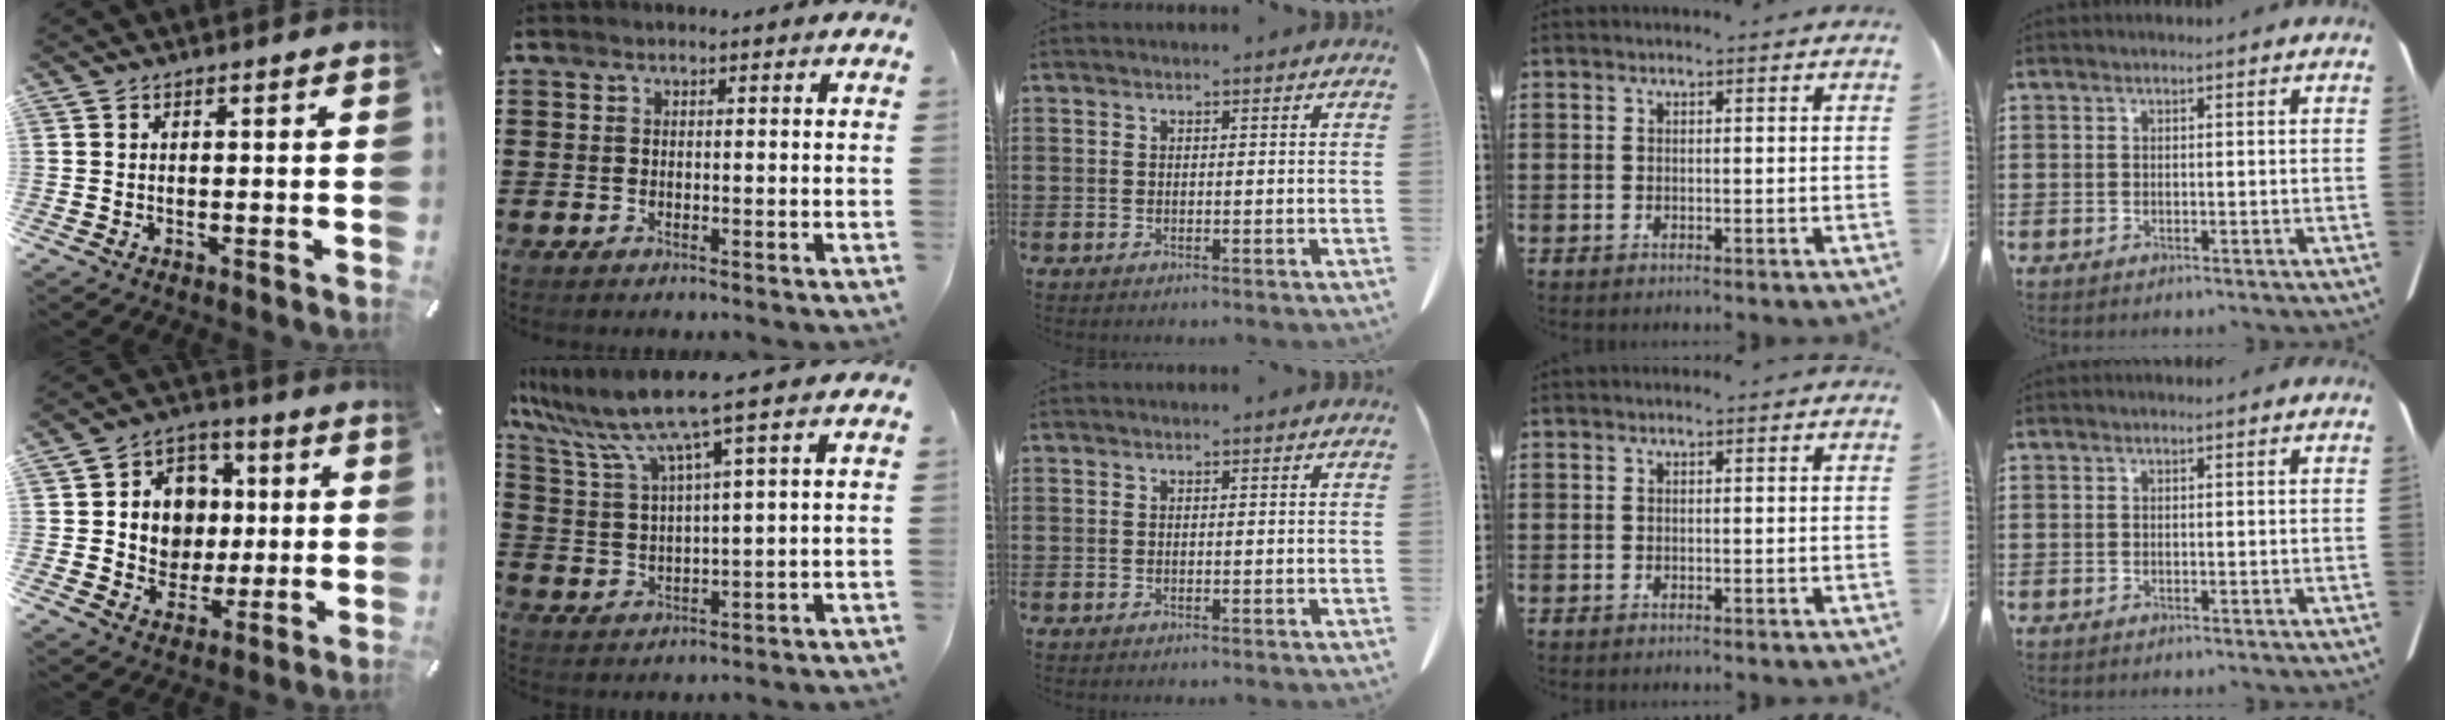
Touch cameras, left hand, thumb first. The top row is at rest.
{"thumb": {"total": 10.4, "force": [0.6, 10.1, 2.5], "torque": [-0.037, -0.004, 0.018]}, "index": {"total": 8.0, "force": [5.7, -0.5, 5.6], "torque": [-0.138, -0.033, 0.091]}}